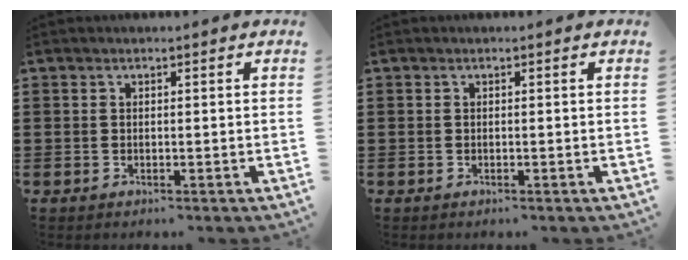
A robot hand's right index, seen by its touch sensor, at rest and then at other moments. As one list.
[{"total": 0.0}]